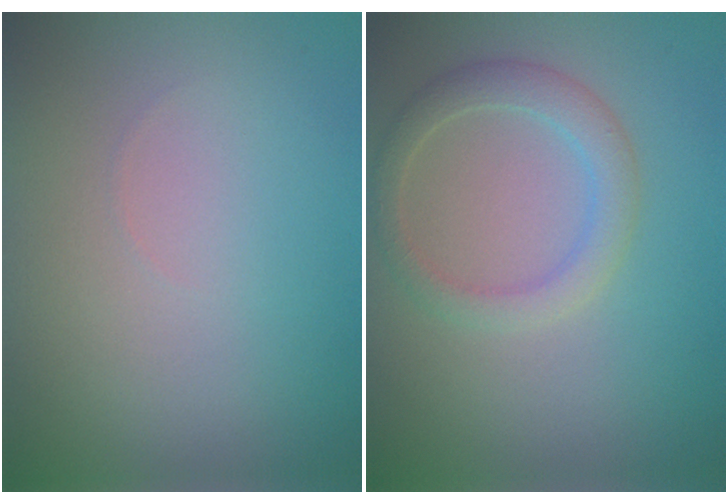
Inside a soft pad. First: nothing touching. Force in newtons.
{"total": 2.7, "press": 2.7, "slide": 0.0}